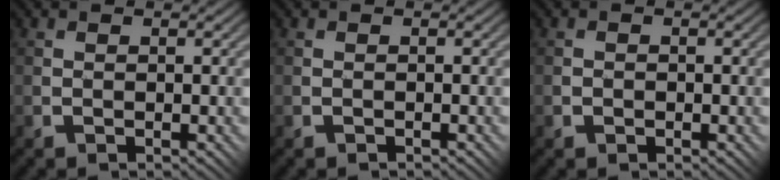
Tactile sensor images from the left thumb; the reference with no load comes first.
{"total": 0.0}
{"total": 0.6, "force": [-0.3, 0.5, 0.0], "torque": [0.006, 0.002, -0.005]}